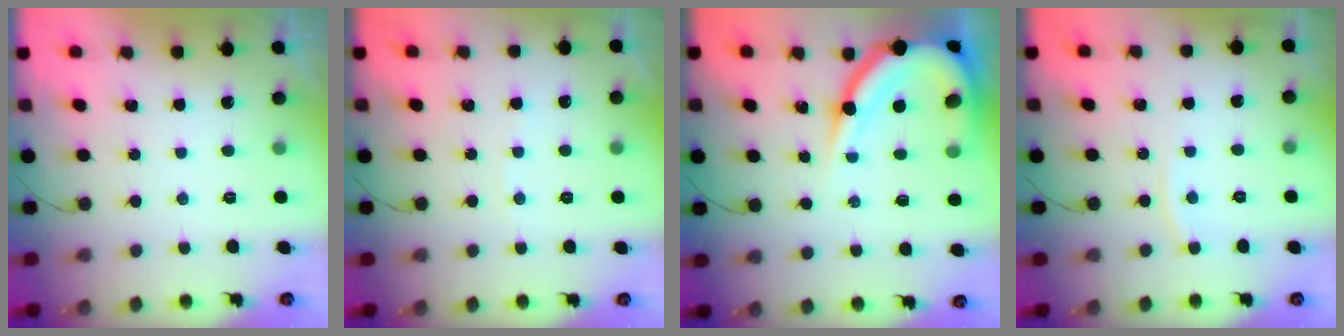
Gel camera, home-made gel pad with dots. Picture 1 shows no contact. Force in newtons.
{"total": 2.3, "press": 2.3, "slide": 0.3}
{"total": 14.2, "press": 14.1, "slide": 1.6}
{"total": 3.7, "press": 3.7, "slide": 0.5}